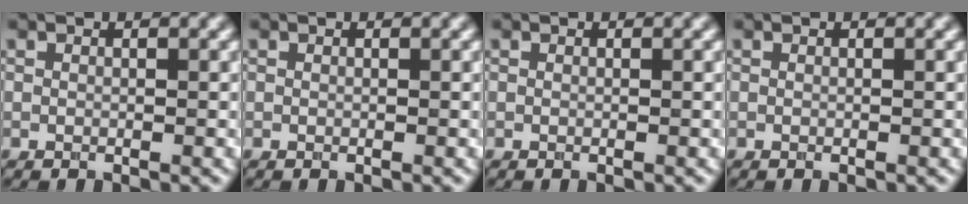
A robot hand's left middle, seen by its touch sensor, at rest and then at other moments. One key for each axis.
{"total": 0.0}
{"total": 0.0}
{"total": 0.0}